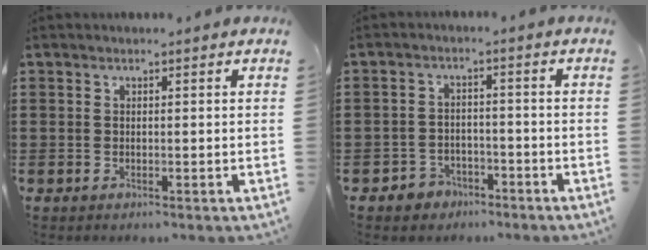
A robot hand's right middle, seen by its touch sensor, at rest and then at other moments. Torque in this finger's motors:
{"motor_torque": [0.50, -0.37, 0.00, 0.02]}